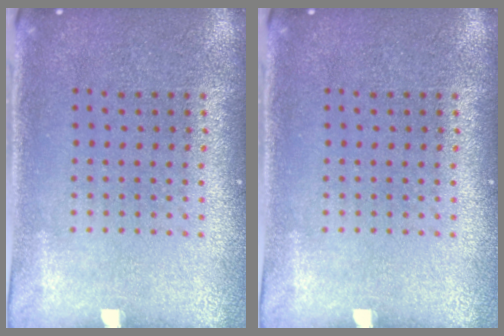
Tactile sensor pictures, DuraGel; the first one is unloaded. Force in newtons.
{"total": 0.0}